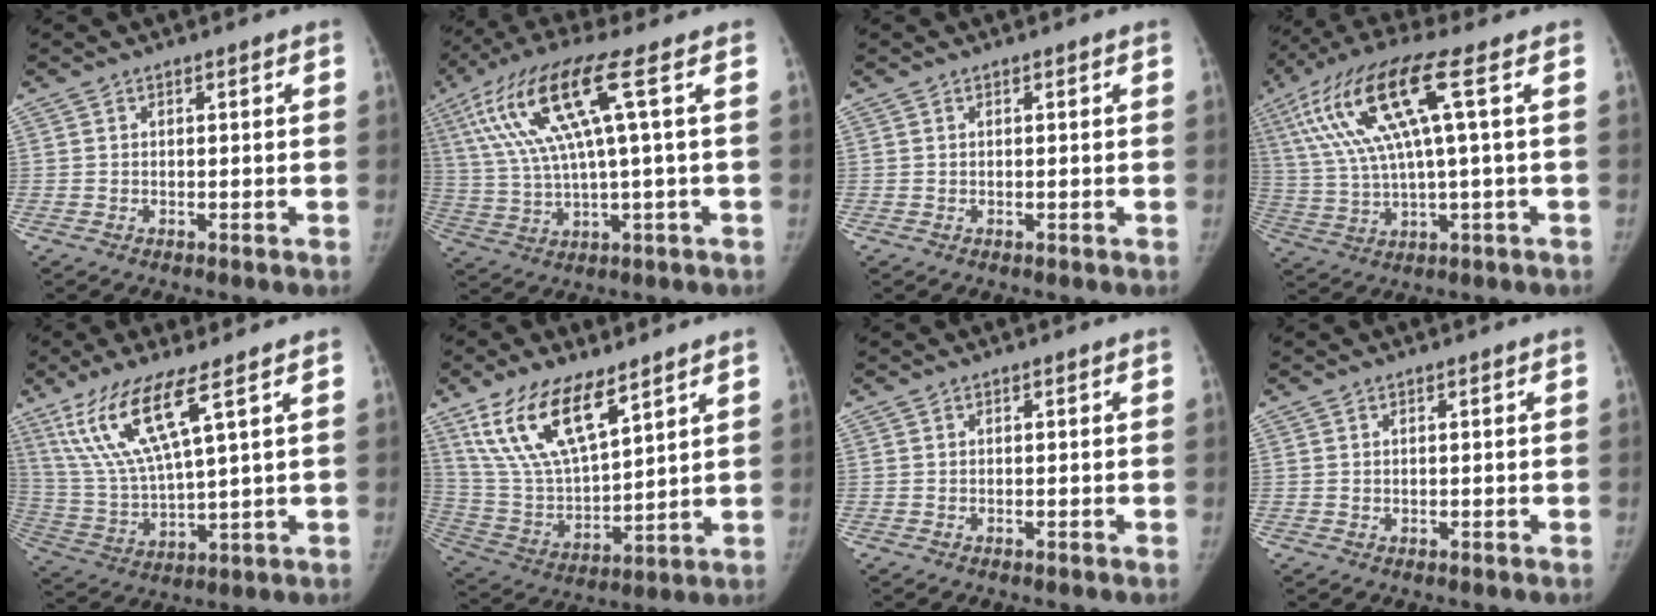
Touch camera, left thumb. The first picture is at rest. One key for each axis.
{"total": 15.3, "fx": 4.9, "fy": 1.7, "fz": 14.4, "tx": -0.326, "ty": 0.013, "tz": 0.096}
{"total": 0.0}
{"total": 16.5, "fx": 5.0, "fy": 2.5, "fz": 15.5, "tx": -0.349, "ty": 0.018, "tz": 0.095}
{"total": 14.1, "fx": 7.6, "fy": 2.1, "fz": 11.6, "tx": -0.262, "ty": -0.036, "tz": 0.163}
{"total": 17.2, "fx": 10.6, "fy": 6.8, "fz": 11.7, "tx": -0.203, "ty": -0.044, "tz": 0.218}
{"total": 0.0}
{"total": 0.0}